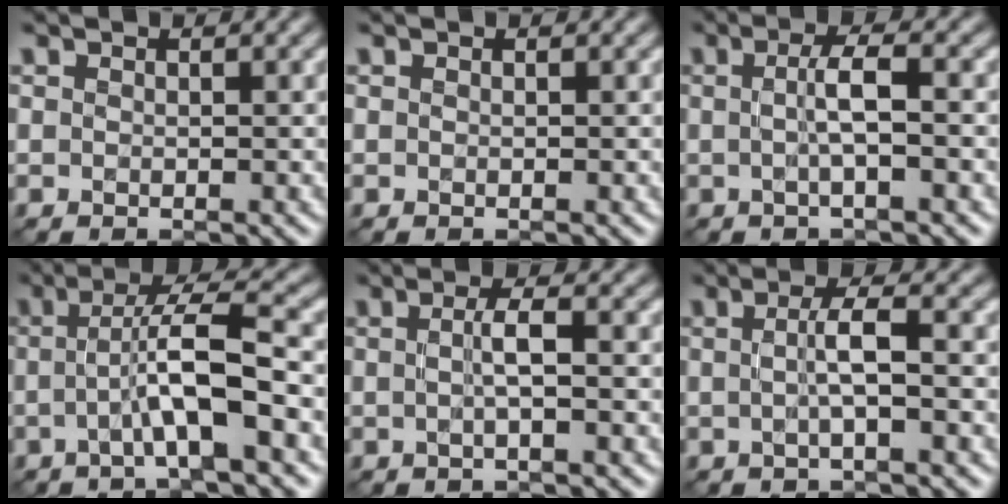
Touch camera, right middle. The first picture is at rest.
{"total": 0.0}
{"total": 2.7, "force": [0.0, 0.4, 2.7], "torque": [-0.052, 0.002, -0.004]}
{"total": 5.9, "force": [-1.0, 0.8, 5.7], "torque": [-0.101, 0.017, -0.025]}
{"total": 2.1, "force": [0.0, 0.3, 2.1], "torque": [-0.042, 0.002, -0.002]}
{"total": 2.8, "force": [0.0, 0.4, 2.7], "torque": [-0.053, 0.002, -0.003]}